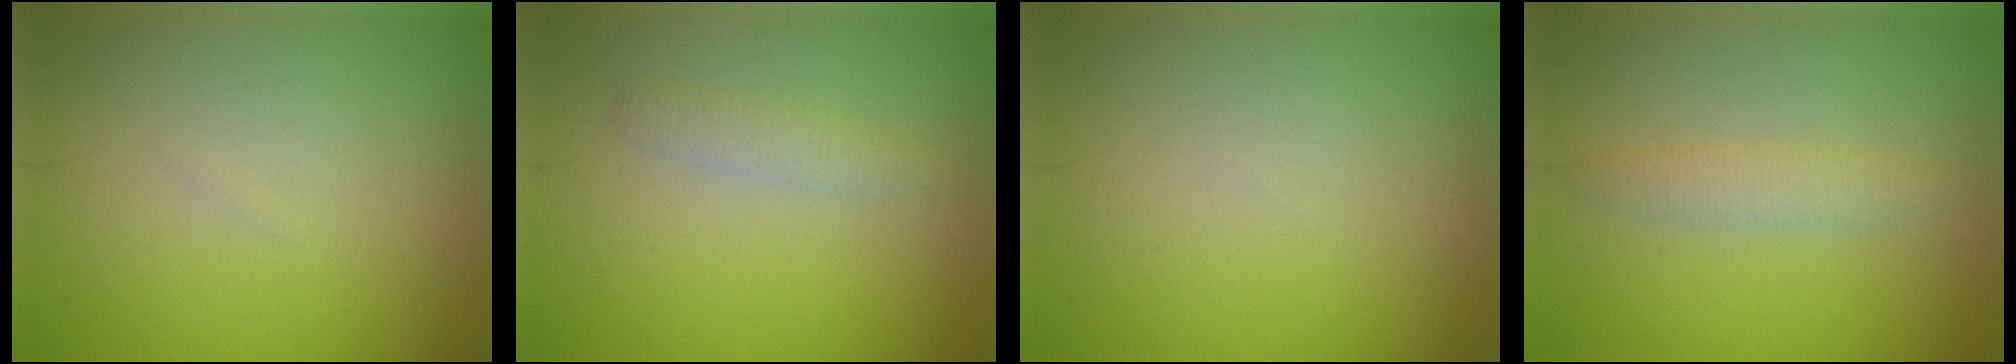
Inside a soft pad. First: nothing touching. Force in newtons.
{"total": 1.6, "press": 1.6, "slide": 0.0}
{"total": 0.0}
{"total": 1.9, "press": 1.9, "slide": 0.1}